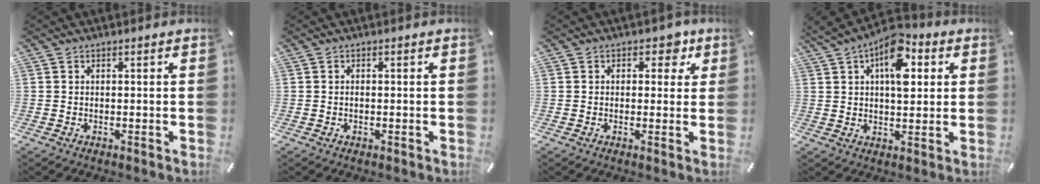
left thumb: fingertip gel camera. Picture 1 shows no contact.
{"total": 0.7, "force": [-0.1, 0.5, 0.5], "torque": [-0.012, -0.001, -0.003]}
{"total": 4.8, "force": [1.9, 3.2, 3.1], "torque": [-0.020, -0.004, 0.021]}
{"total": 11.7, "force": [4.6, 6.6, 8.4], "torque": [-0.120, -0.012, 0.080]}